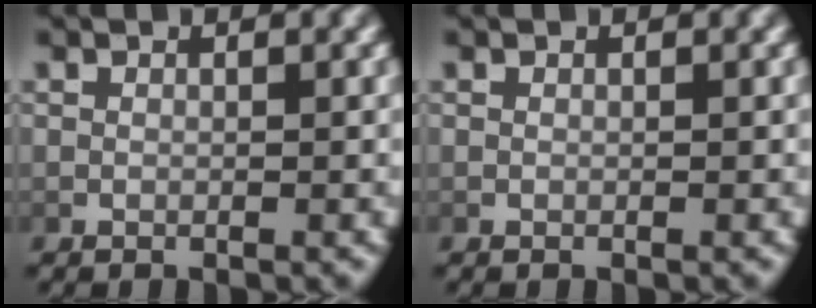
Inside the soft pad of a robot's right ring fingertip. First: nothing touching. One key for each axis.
{"total": 0.0}